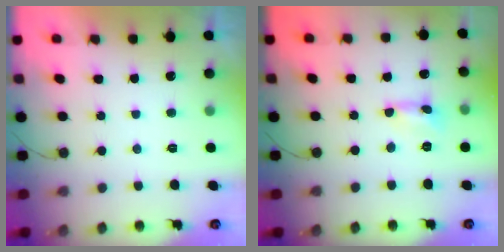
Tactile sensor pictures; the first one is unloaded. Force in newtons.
{"total": 0.6, "press": 0.6, "slide": 0.0}